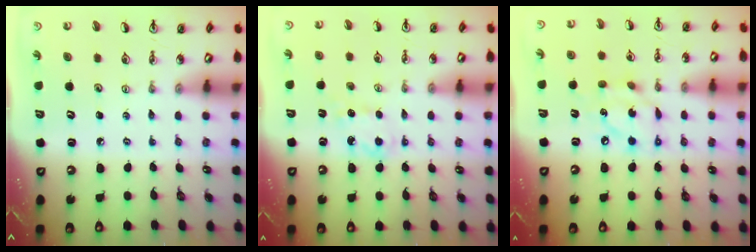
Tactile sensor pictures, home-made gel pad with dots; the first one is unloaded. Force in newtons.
{"total": 5.3, "press": 5.2, "slide": 0.9}
{"total": 11.0, "press": 10.9, "slide": 0.7}